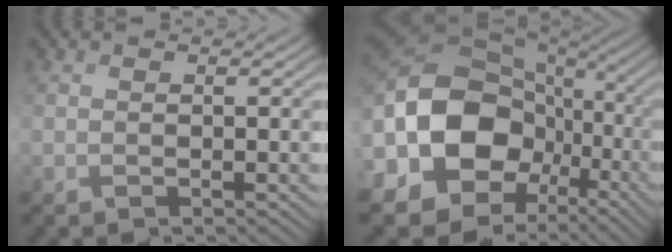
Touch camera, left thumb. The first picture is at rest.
{"total": 18.3, "force": [-0.9, 13.7, 12.0], "torque": [-0.274, -0.009, -0.007]}